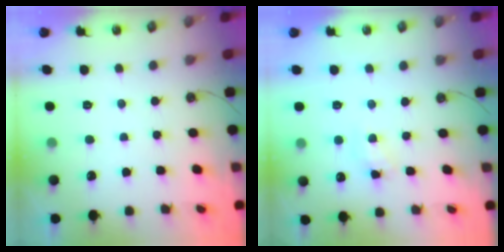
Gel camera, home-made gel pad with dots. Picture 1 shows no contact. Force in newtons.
{"total": 5.4, "press": 5.4, "slide": 0.5}